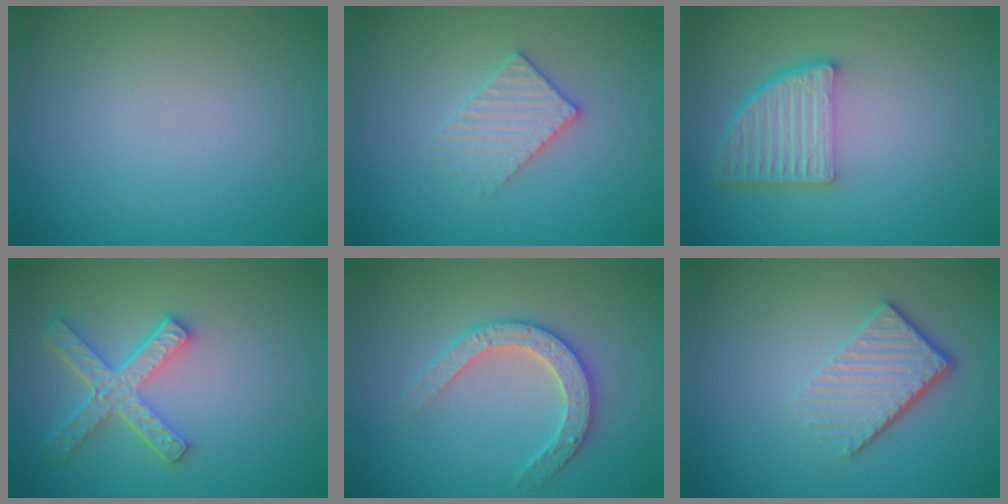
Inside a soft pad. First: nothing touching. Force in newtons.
{"total": 2.7, "press": 2.7, "slide": 0.5}
{"total": 5.1, "press": 3.7, "slide": 3.5}
{"total": 5.1, "press": 3.8, "slide": 3.3}
{"total": 2.8, "press": 2.7, "slide": 0.6}
{"total": 4.1, "press": 2.8, "slide": 3.0}